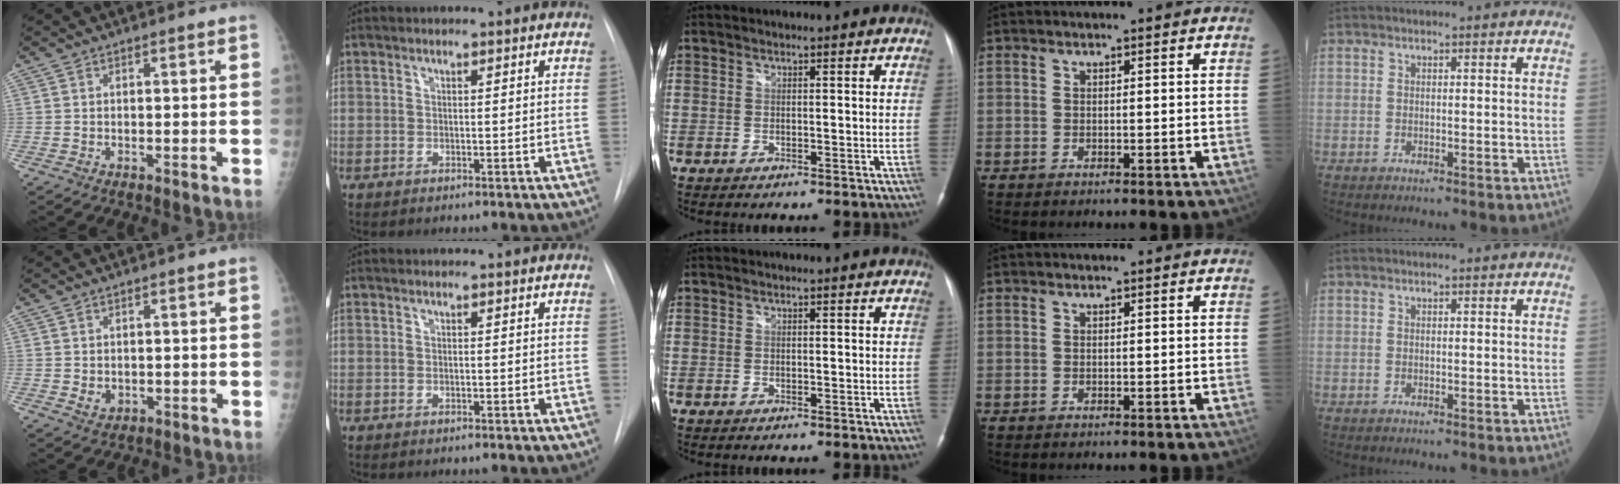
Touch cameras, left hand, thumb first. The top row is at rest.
{"thumb": {"total": 2.5, "force": [-0.3, 2.0, 1.4], "torque": [-0.013, 0.000, 0.004]}}